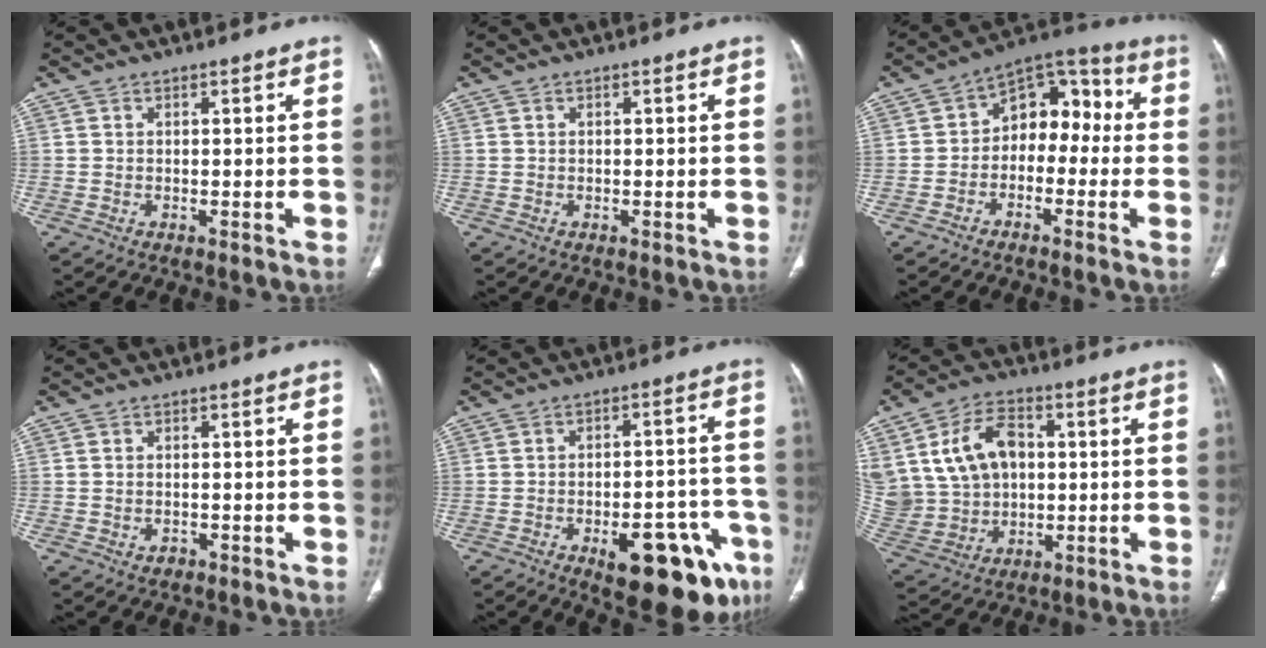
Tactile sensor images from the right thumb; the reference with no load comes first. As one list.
[{"total": 0.0}, {"total": 10.9, "force": [-0.8, 7.6, 7.7], "torque": [-0.064, 0.051, -0.032]}, {"total": 1.3, "force": [-0.5, 1.0, 0.6], "torque": [-0.009, 0.006, -0.003]}, {"total": 18.0, "force": [-8.8, 7.4, 13.9], "torque": [-0.115, 0.045, -0.102]}, {"total": 19.0, "force": [3.7, 14.4, 11.8], "torque": [-0.233, 0.018, 0.089]}]